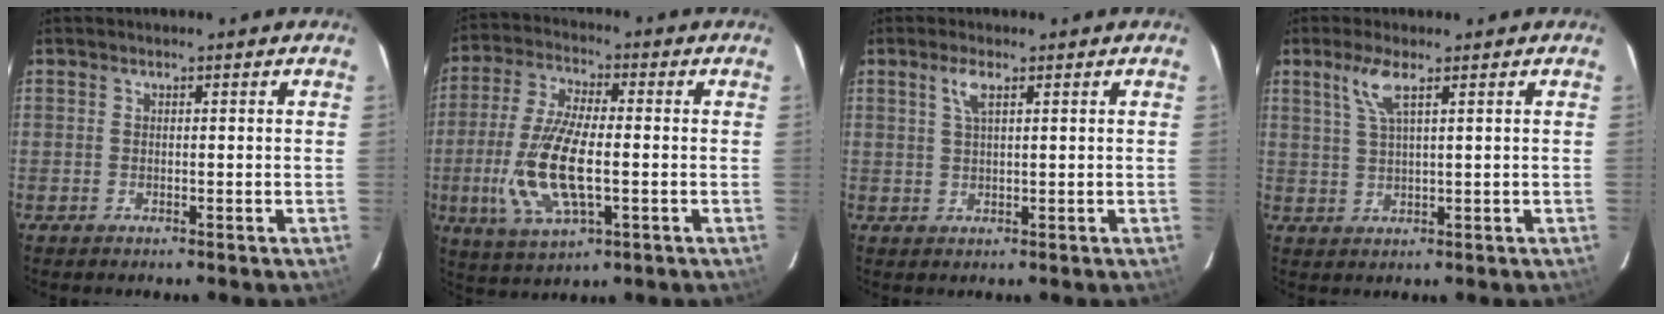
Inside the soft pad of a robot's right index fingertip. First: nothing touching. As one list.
[{"total": 14.2, "force": [-2.6, 5.0, 13.0], "torque": [-0.273, -0.010, -0.048]}, {"total": 2.8, "force": [1.4, 0.7, 2.3], "torque": [-0.046, 0.005, 0.028]}, {"total": 4.4, "force": [2.4, 0.4, 3.7], "torque": [-0.079, 0.003, 0.052]}]